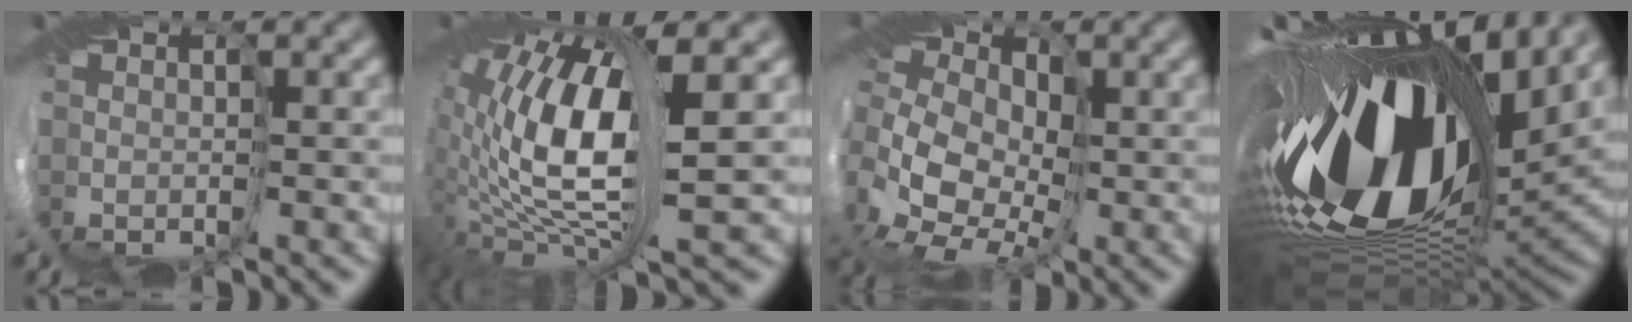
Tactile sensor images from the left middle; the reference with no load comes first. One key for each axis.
{"total": 11.4, "fx": 1.3, "fy": 3.5, "fz": 10.8, "tx": -0.203, "ty": 0.014, "tz": 0.017}
{"total": 7.9, "fx": -0.6, "fy": 6.0, "fz": 5.2, "tx": -0.089, "ty": -0.005, "tz": -0.013}
{"total": 18.6, "fx": 3.4, "fy": 8.4, "fz": 16.2, "tx": -0.297, "ty": -0.028, "tz": 0.061}